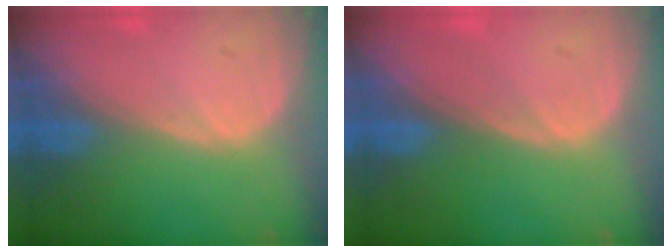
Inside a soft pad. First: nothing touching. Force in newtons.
{"total": 0.0}